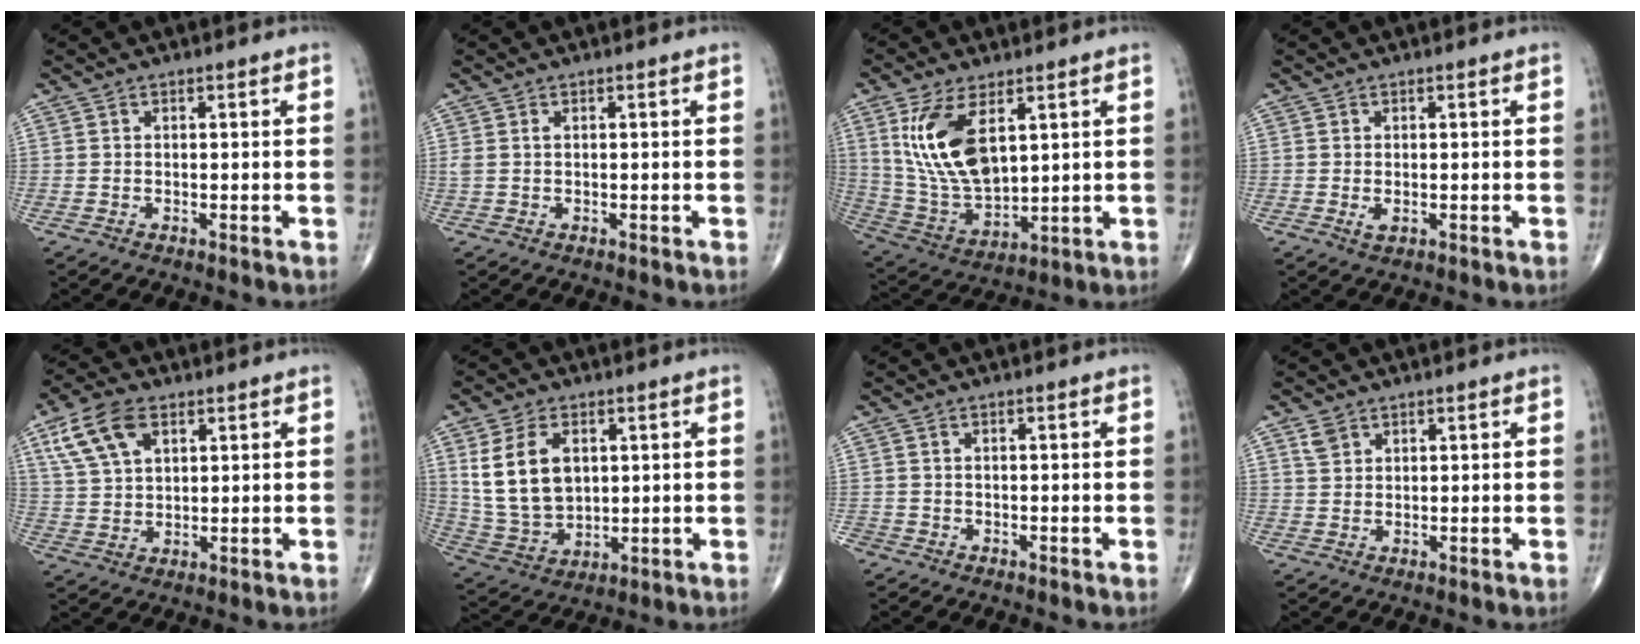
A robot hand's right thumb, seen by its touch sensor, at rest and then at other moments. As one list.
[{"total": 1.1, "force": [0.3, 0.6, 0.9], "torque": [-0.027, 0.012, 0.012]}, {"total": 15.5, "force": [5.5, 7.6, 12.3], "torque": [-0.236, -0.023, 0.121]}, {"total": 1.5, "force": [-0.3, 0.9, 1.2], "torque": [-0.023, -0.005, -0.004]}, {"total": 10.3, "force": [4.8, 5.8, 7.0], "torque": [-0.134, -0.002, 0.096]}, {"total": 13.0, "force": [3.4, 8.5, 9.2], "torque": [-0.164, -0.014, 0.078]}, {"total": 1.8, "force": [-1.1, 1.4, 0.2], "torque": [-0.003, 0.005, -0.025]}, {"total": 2.5, "force": [1.5, 1.7, 1.0], "torque": [-0.012, -0.003, 0.031]}]